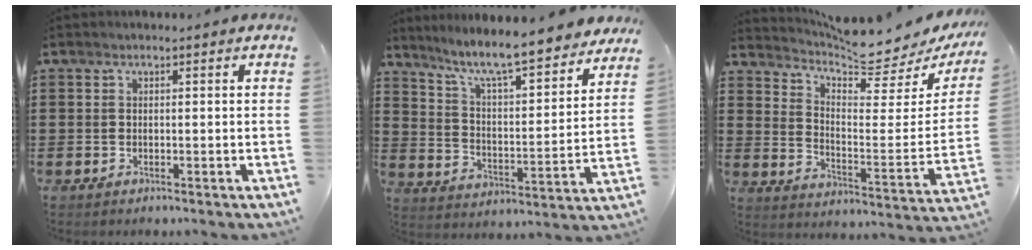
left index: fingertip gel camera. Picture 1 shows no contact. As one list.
[{"total": 8.3, "force": [7.3, 0.0, 4.0], "torque": [-0.107, -0.052, 0.117]}, {"total": 8.0, "force": [7.6, 0.2, 2.5], "torque": [-0.063, -0.078, 0.123]}]